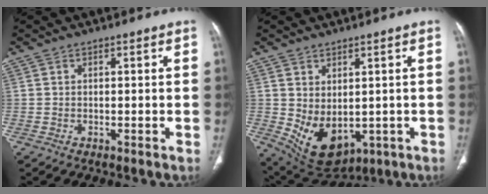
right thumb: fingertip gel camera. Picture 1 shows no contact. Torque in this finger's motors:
{"motor_torque": [-0.38, 0.74, -0.15, 0.15, 0.33]}